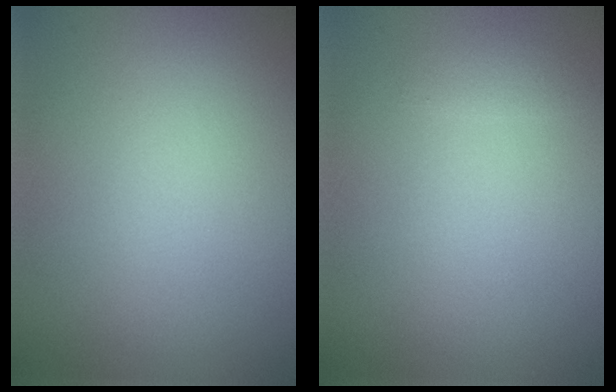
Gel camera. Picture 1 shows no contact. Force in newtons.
{"total": 0.6, "press": 0.6, "slide": 0.0}